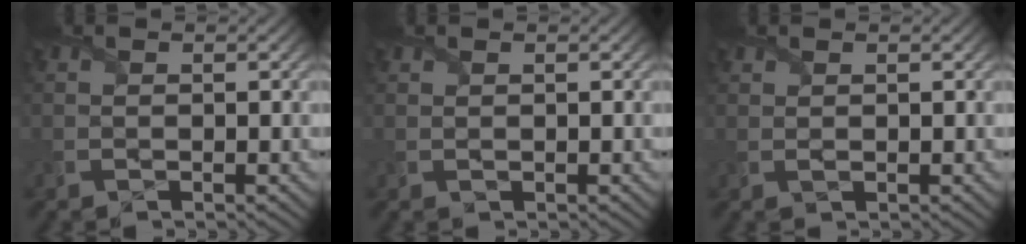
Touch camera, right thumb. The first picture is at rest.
{"total": 0.7, "force": [0.7, 0.2, -0.2], "torque": [0.003, 0.002, 0.012]}
{"total": 0.9, "force": [0.8, 0.3, 0.2], "torque": [-0.007, 0.003, 0.015]}